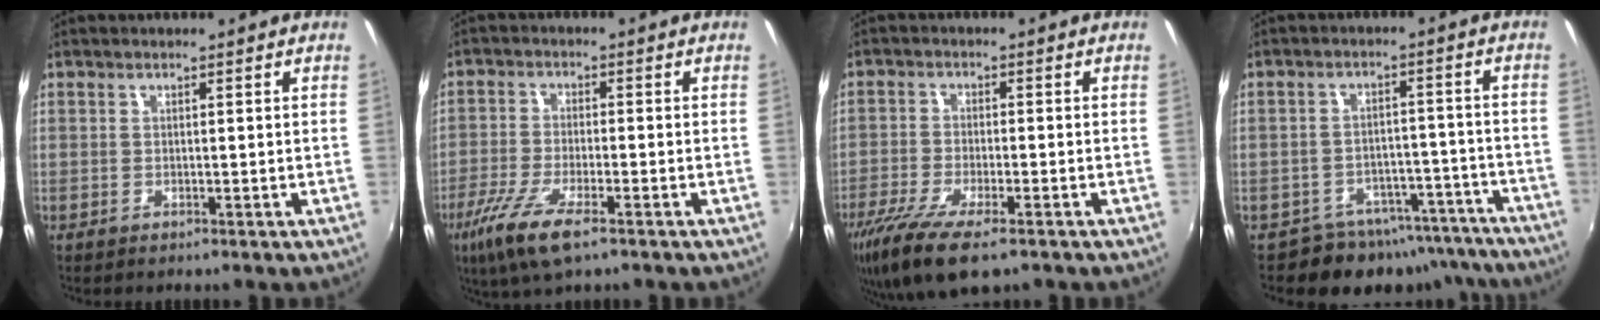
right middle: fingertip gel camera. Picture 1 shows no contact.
{"total": 9.5, "force": [-5.8, 2.2, 7.3], "torque": [-0.166, -0.029, -0.111]}
{"total": 11.7, "force": [-7.8, 3.3, 8.1], "torque": [-0.182, -0.043, -0.143]}
{"total": 12.5, "force": [-10.5, 6.2, 2.7], "torque": [-0.046, 0.027, -0.124]}